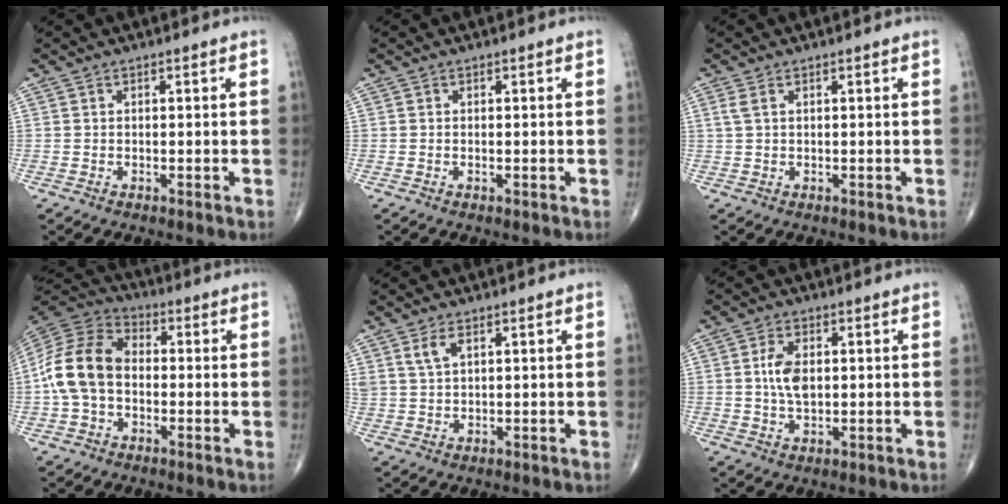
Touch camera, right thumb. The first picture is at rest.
{"total": 0.0}
{"total": 1.6, "force": [0.7, 0.8, 1.2], "torque": [-0.035, 0.012, 0.020]}
{"total": 13.9, "force": [-1.3, 9.8, 9.8], "torque": [-0.190, 0.037, -0.035]}
{"total": 3.4, "force": [1.8, 1.6, 2.4], "torque": [-0.048, -0.004, 0.041]}
{"total": 5.8, "force": [0.7, 3.3, 4.7], "torque": [-0.089, 0.000, 0.012]}